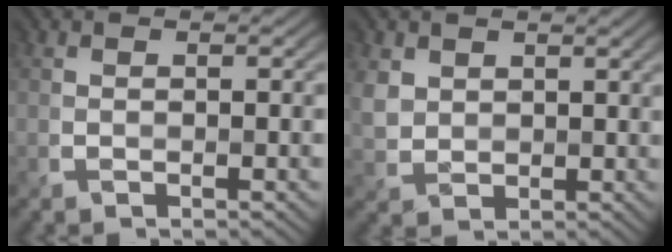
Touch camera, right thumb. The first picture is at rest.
{"total": 3.6, "force": [1.9, 2.8, 1.2], "torque": [-0.044, 0.000, 0.040]}